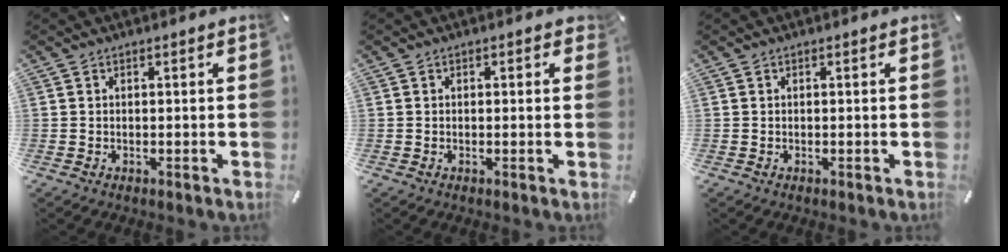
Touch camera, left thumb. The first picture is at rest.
{"total": 0.7, "force": [0.1, 0.6, 0.4], "torque": [0.008, -0.001, -0.003]}
{"total": 0.0}